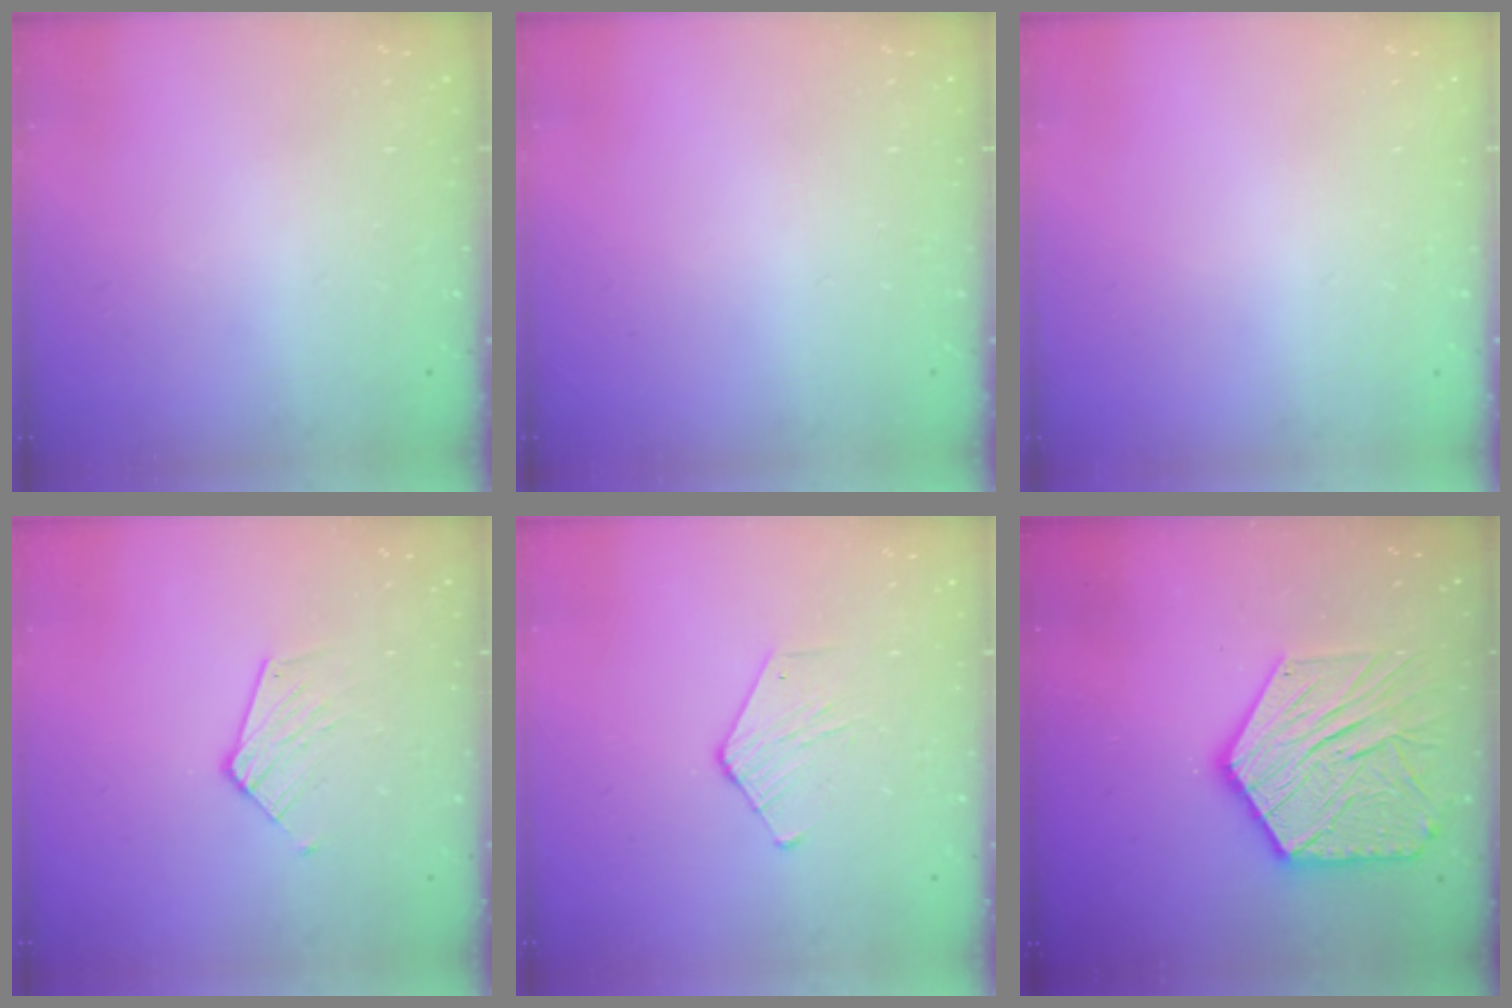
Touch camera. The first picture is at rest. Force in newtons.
{"total": 0.0}
{"total": 0.0}
{"total": 7.7, "press": 7.6, "slide": 0.5}
{"total": 4.3, "press": 4.3, "slide": 0.4}
{"total": 19.6, "press": 19.5, "slide": 1.8}